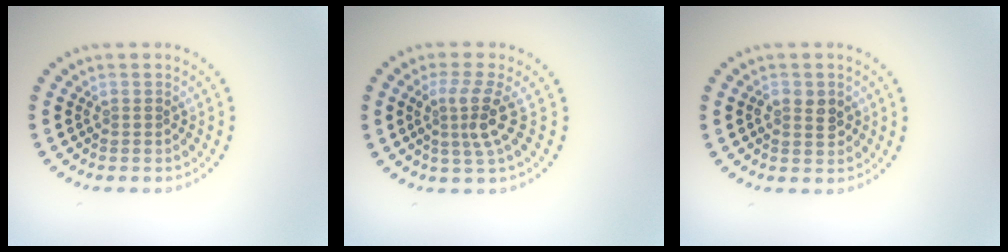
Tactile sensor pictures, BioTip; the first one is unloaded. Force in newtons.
{"total": 3.2, "press": 2.3, "slide": 2.3}
{"total": 2.1, "press": 2.1, "slide": 0.1}